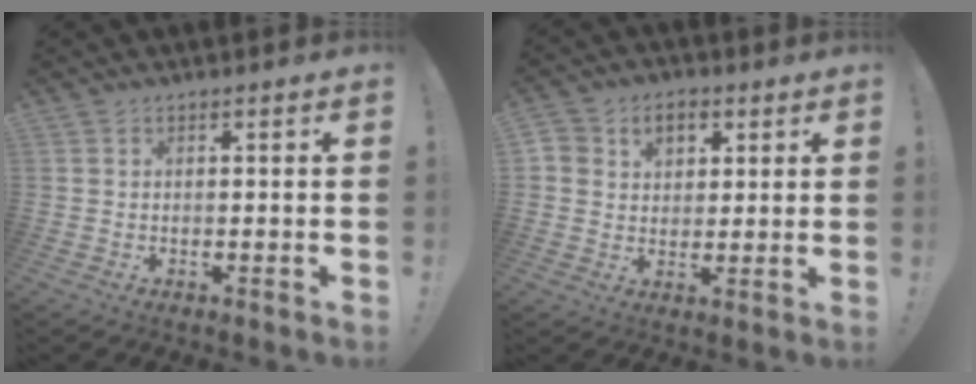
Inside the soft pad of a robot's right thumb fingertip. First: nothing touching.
{"total": 7.3, "force": [3.0, 6.0, 3.0], "torque": [-0.049, -0.005, 0.058]}